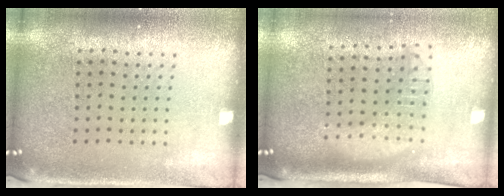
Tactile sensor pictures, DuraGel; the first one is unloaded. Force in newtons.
{"total": 1.8, "press": 1.5, "slide": 1.0}